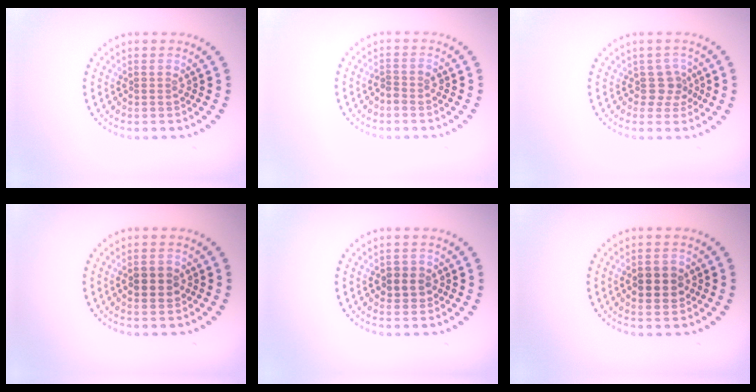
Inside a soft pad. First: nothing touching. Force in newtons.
{"total": 1.0, "press": 0.8, "slide": 0.6}
{"total": 2.0, "press": 1.6, "slide": 1.3}
{"total": 3.3, "press": 3.2, "slide": 0.1}
{"total": 2.4, "press": 2.3, "slide": 0.7}
{"total": 3.6, "press": 3.6, "slide": 0.2}